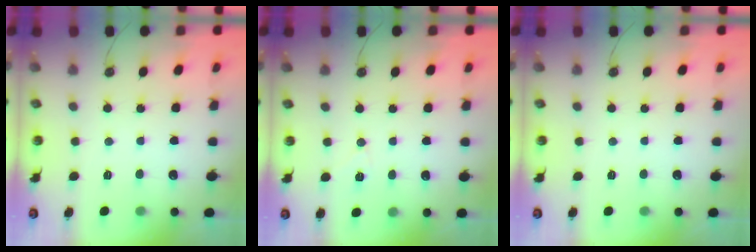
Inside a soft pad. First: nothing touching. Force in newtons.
{"total": 6.1, "press": 5.9, "slide": 1.2}
{"total": 0.0}